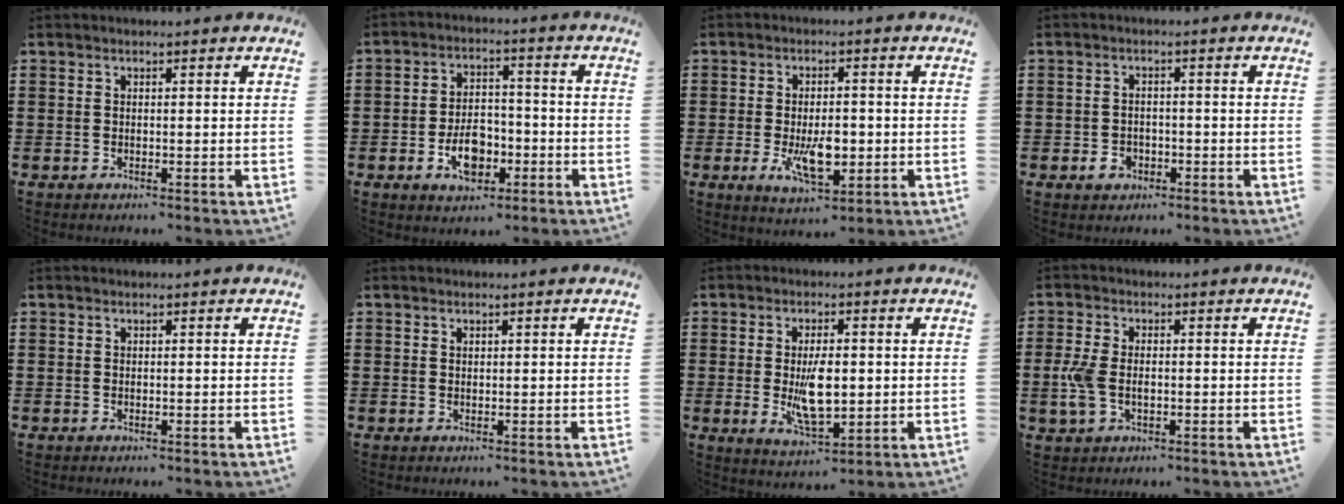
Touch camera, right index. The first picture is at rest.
{"total": 6.6, "force": [-2.5, 4.1, 4.6], "torque": [-0.075, 0.002, -0.049]}
{"total": 6.9, "force": [-1.4, 3.2, 5.9], "torque": [-0.096, -0.005, -0.024]}
{"total": 2.4, "force": [-1.2, 1.8, 1.0], "torque": [-0.023, 0.003, -0.025]}
{"total": 0.0}
{"total": 0.6, "force": [0.4, 0.4, 0.1], "torque": [-0.003, 0.002, 0.008]}
{"total": 7.6, "force": [-0.2, 3.3, 6.8], "torque": [-0.120, -0.005, -0.007]}
{"total": 4.3, "force": [-0.5, 2.6, 3.5], "torque": [-0.095, -0.003, -0.017]}